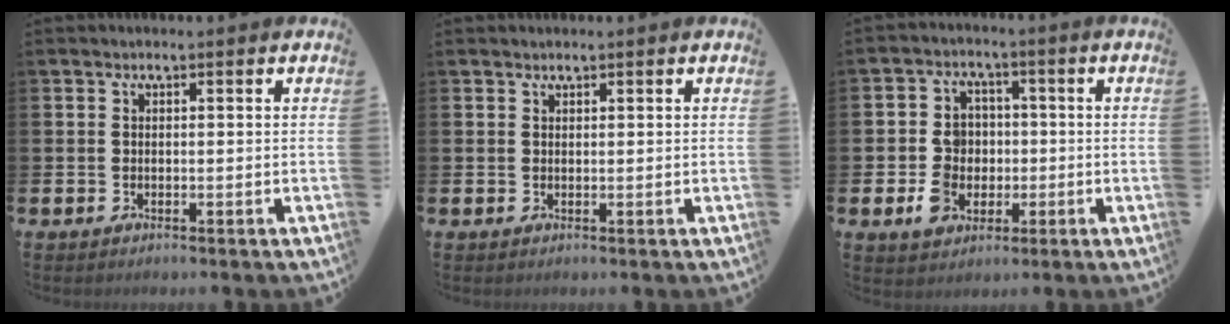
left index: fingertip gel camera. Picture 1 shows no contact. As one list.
[{"total": 0.7, "force": [0.7, 0.1, 0.0], "torque": [0.015, -0.004, 0.011]}, {"total": 5.8, "force": [-1.1, 5.3, 2.3], "torque": [-0.055, 0.013, -0.021]}]